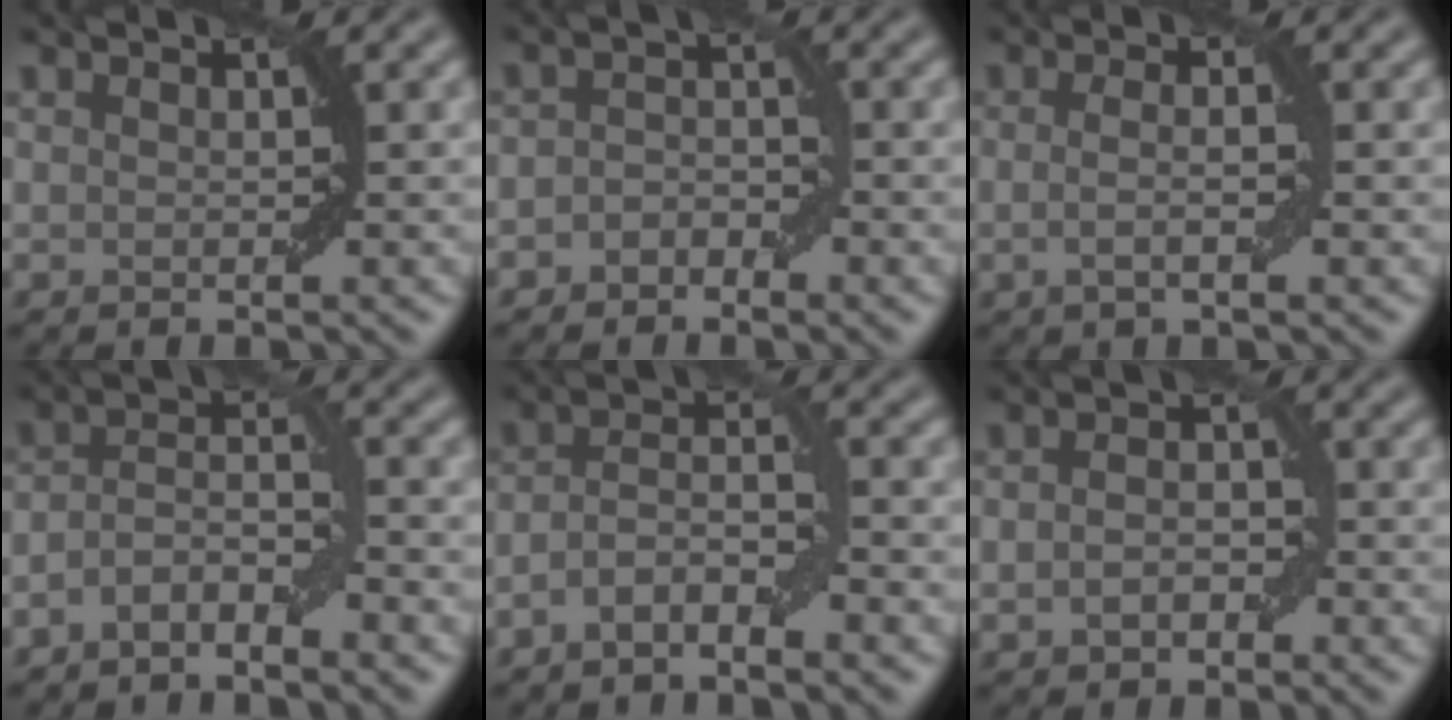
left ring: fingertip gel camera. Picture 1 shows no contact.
{"total": 1.9, "force": [-1.2, 1.3, 0.7], "torque": [-0.010, 0.008, -0.024]}
{"total": 2.5, "force": [-0.2, 0.6, 2.5], "torque": [-0.042, -0.002, -0.009]}
{"total": 3.5, "force": [-2.0, 1.4, 2.4], "torque": [-0.044, 0.013, -0.041]}
{"total": 3.8, "force": [-2.0, 1.4, 2.9], "torque": [-0.054, 0.011, -0.041]}
{"total": 2.7, "force": [-0.6, 1.8, 1.9], "torque": [-0.032, 0.002, -0.012]}